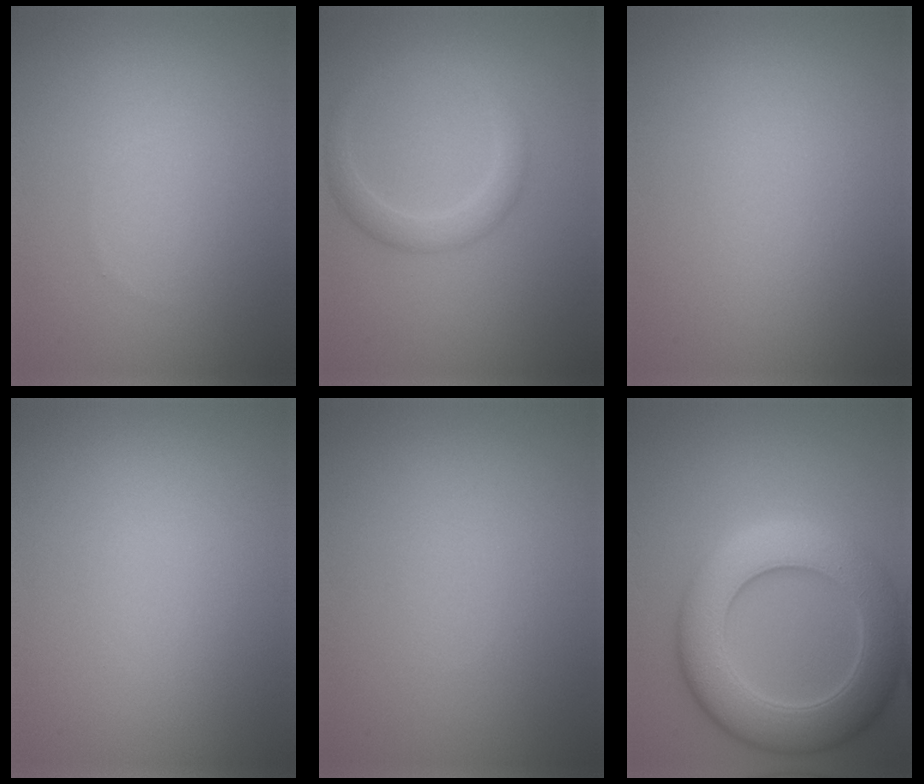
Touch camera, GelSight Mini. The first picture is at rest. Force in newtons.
{"total": 2.3, "press": 2.3, "slide": 0.2}
{"total": 0.0}
{"total": 0.0}
{"total": 0.0}
{"total": 8.9, "press": 8.9, "slide": 0.6}